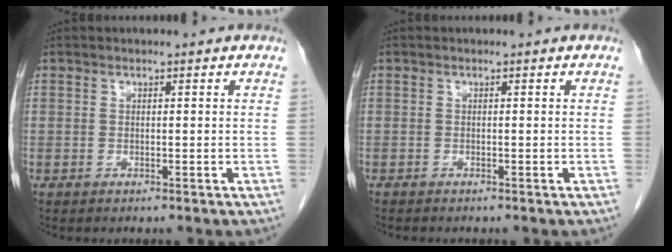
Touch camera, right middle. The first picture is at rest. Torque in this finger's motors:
{"motor_torque": [-0.38, -0.03, 0.00, 0.01]}